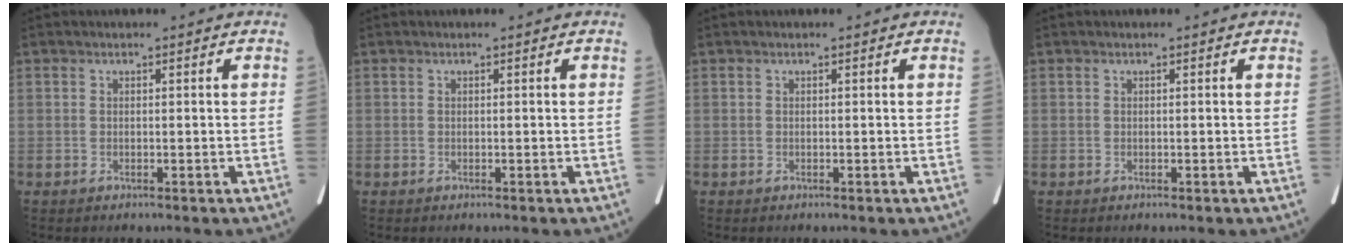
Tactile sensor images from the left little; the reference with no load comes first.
{"total": 0.0}
{"total": 0.0}
{"total": 0.0}